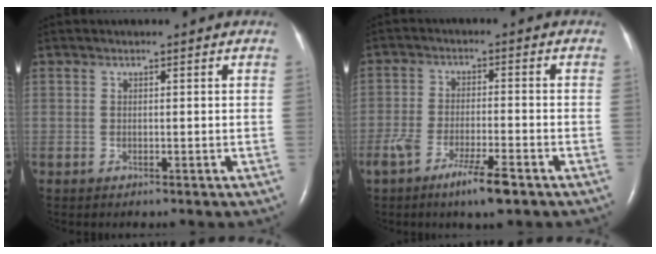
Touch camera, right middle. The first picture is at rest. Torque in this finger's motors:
{"motor_torque": [0.63, -0.56, 0.17, 0.11]}